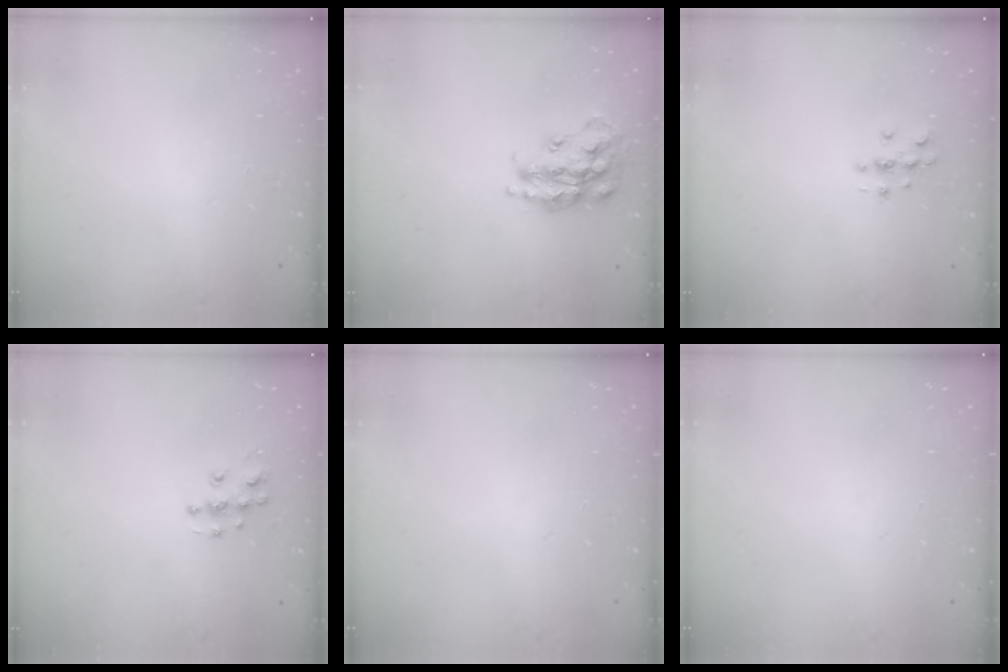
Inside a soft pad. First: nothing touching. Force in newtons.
{"total": 17.5, "press": 17.4, "slide": 1.1}
{"total": 3.0, "press": 3.0, "slide": 0.3}
{"total": 7.9, "press": 7.9, "slide": 0.4}
{"total": 0.0}
{"total": 0.0}